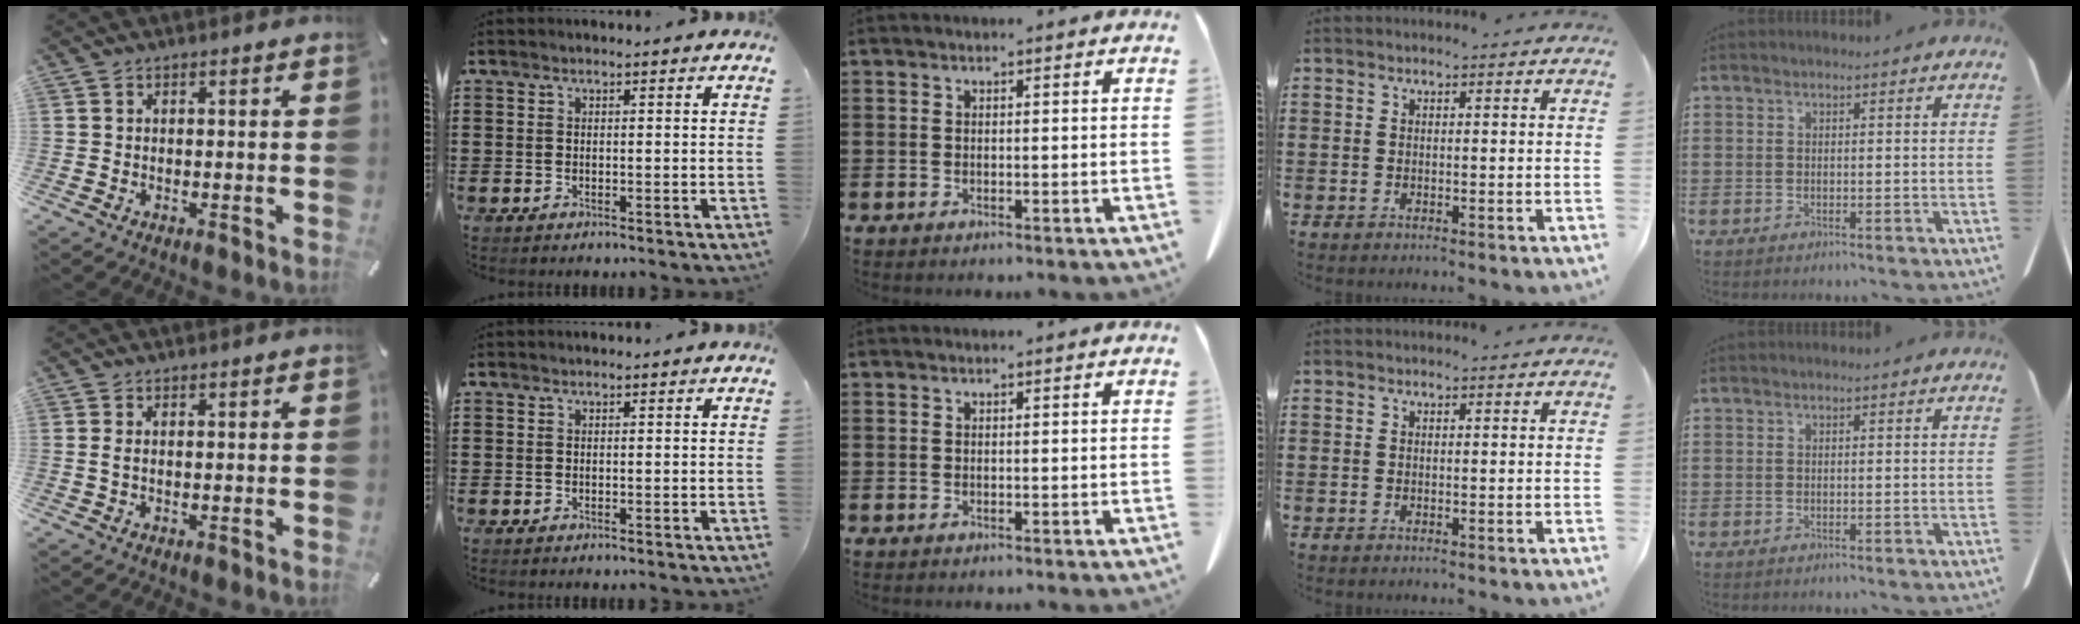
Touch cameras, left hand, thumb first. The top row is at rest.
{"thumb": {"total": 1.4, "force": [0.1, 0.4, 1.3], "torque": [-0.027, 0.001, 0.002]}}